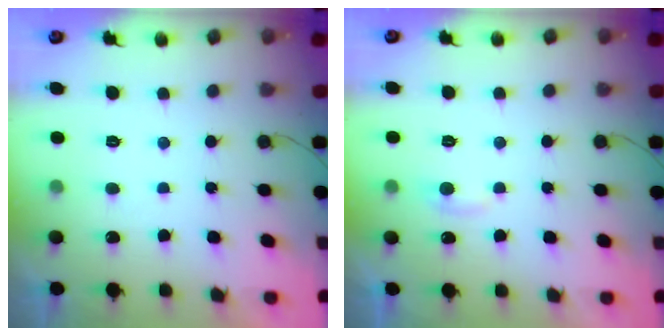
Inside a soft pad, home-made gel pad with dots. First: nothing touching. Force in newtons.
{"total": 3.7, "press": 3.7, "slide": 0.4}